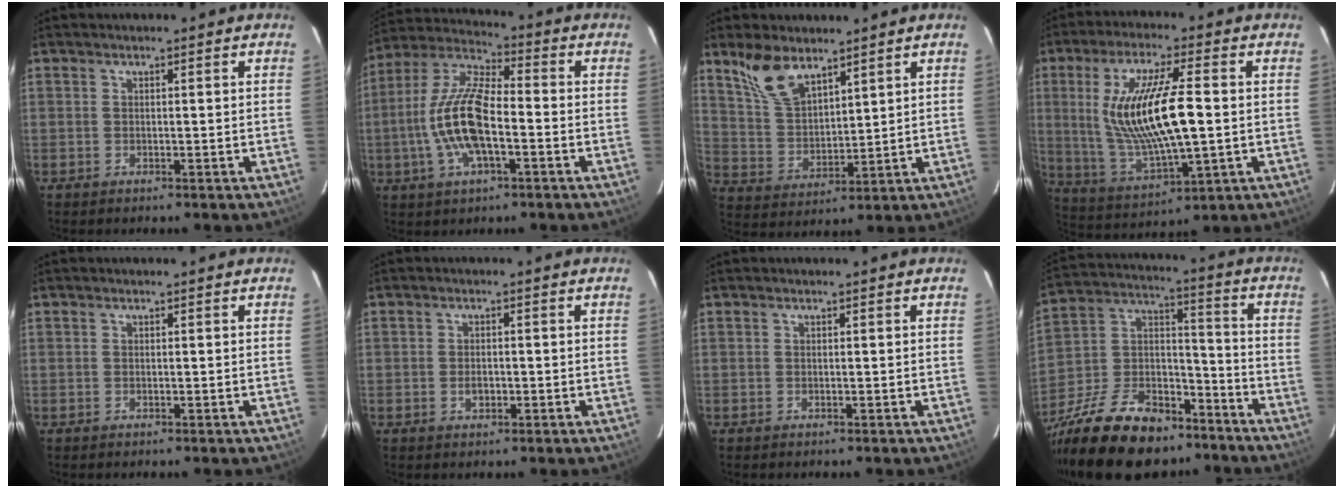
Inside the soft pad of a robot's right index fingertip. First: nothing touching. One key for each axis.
{"total": 14.6, "fx": -3.4, "fy": 5.4, "fz": 13.2, "tx": -0.272, "ty": 0.003, "tz": -0.070}
{"total": 9.6, "fx": 6.9, "fy": 4.2, "fz": 5.1, "tx": -0.099, "ty": 0.009, "tz": 0.149}
{"total": 17.4, "fx": 1.0, "fy": 4.5, "fz": 16.8, "tx": -0.321, "ty": -0.010, "tz": 0.036}
{"total": 0.0}
{"total": 2.1, "fx": -0.6, "fy": 1.4, "fz": 1.5, "tx": -0.027, "ty": 0.001, "tz": -0.010}
{"total": 0.0}
{"total": 24.2, "fx": -17.3, "fy": 12.1, "fz": 11.8, "tx": -0.258, "ty": 0.025, "tz": -0.273}